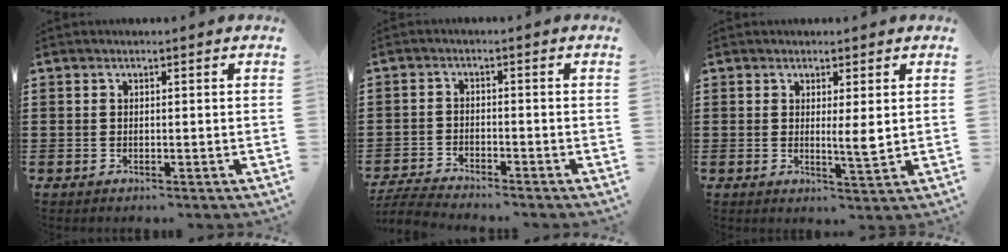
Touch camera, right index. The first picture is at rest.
{"total": 3.9, "force": [-3.8, 0.1, 0.6], "torque": [-0.024, -0.007, -0.082]}
{"total": 3.0, "force": [0.7, 0.2, 3.0], "torque": [-0.042, -0.010, 0.007]}